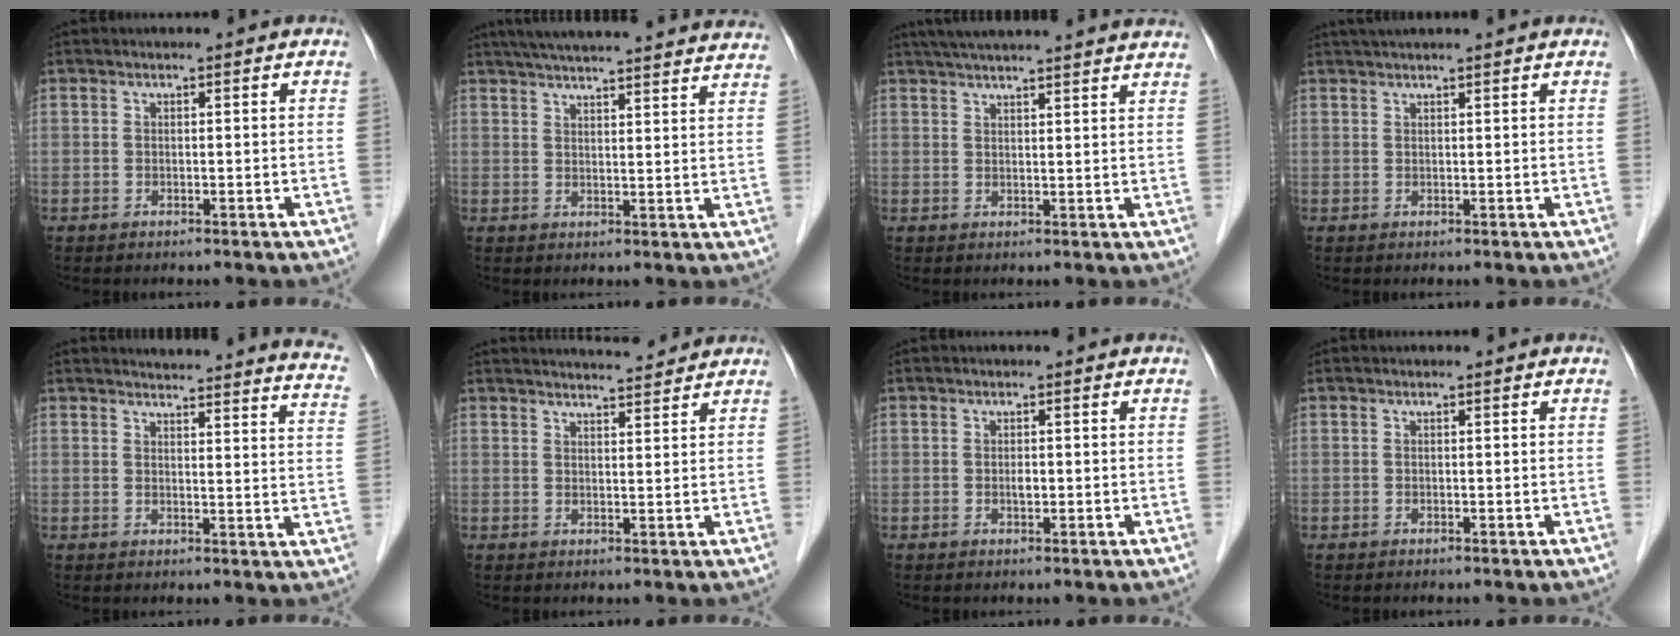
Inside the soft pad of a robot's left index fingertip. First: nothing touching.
{"total": 27.2, "force": [25.1, 1.9, 10.4], "torque": [-0.167, -0.013, 0.310]}
{"total": 19.3, "force": [17.4, 0.7, 8.3], "torque": [-0.133, 0.027, 0.225]}
{"total": 4.7, "force": [4.0, -0.7, 2.2], "torque": [-0.027, 0.033, 0.062]}
{"total": 17.5, "force": [16.7, 0.9, 5.2], "torque": [-0.053, -0.073, 0.170]}
{"total": 6.6, "force": [6.3, 0.5, 1.8], "torque": [-0.031, 0.017, 0.086]}
{"total": 0.9, "force": [-0.1, 0.4, 0.8], "torque": [-0.016, 0.000, -0.001]}
{"total": 0.0}